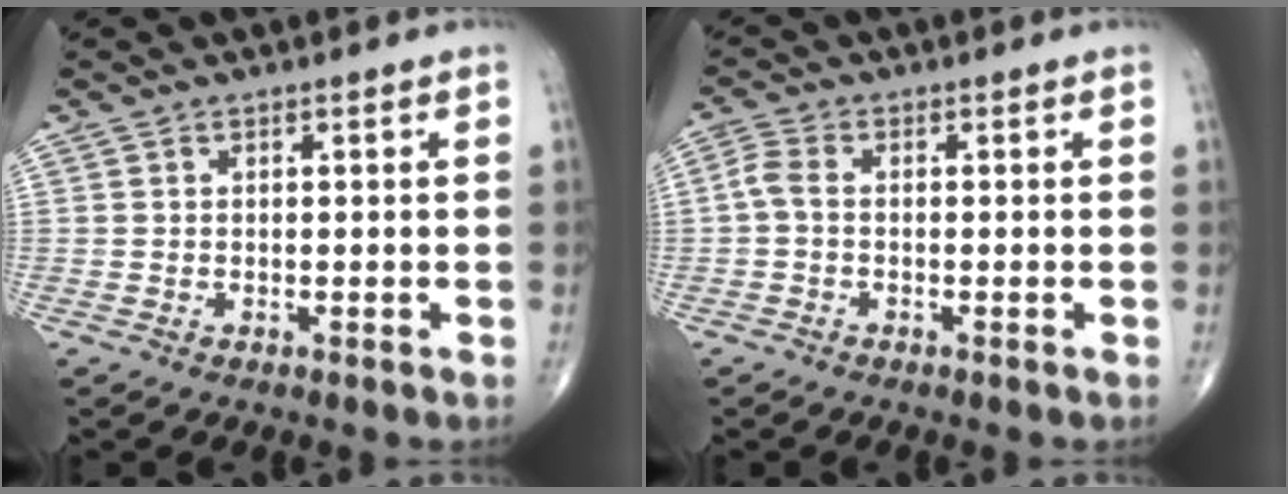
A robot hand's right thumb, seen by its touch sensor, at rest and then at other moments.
{"total": 2.9, "force": [-0.5, 1.6, 2.4], "torque": [-0.060, 0.006, -0.019]}